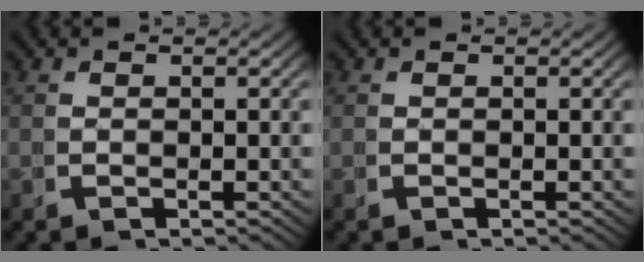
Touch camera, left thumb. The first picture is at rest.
{"total": 0.0}